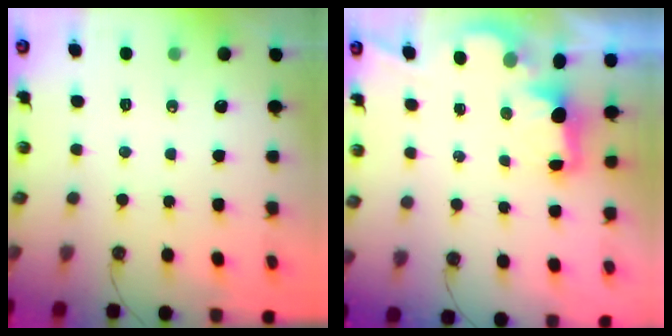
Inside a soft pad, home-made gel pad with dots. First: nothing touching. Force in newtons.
{"total": 2.1, "press": 1.9, "slide": 0.8}